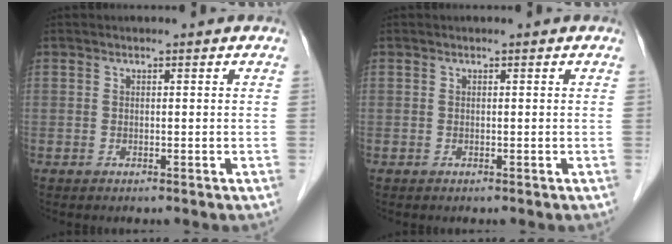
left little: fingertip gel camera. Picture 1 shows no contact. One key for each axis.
{"total": 0.0}